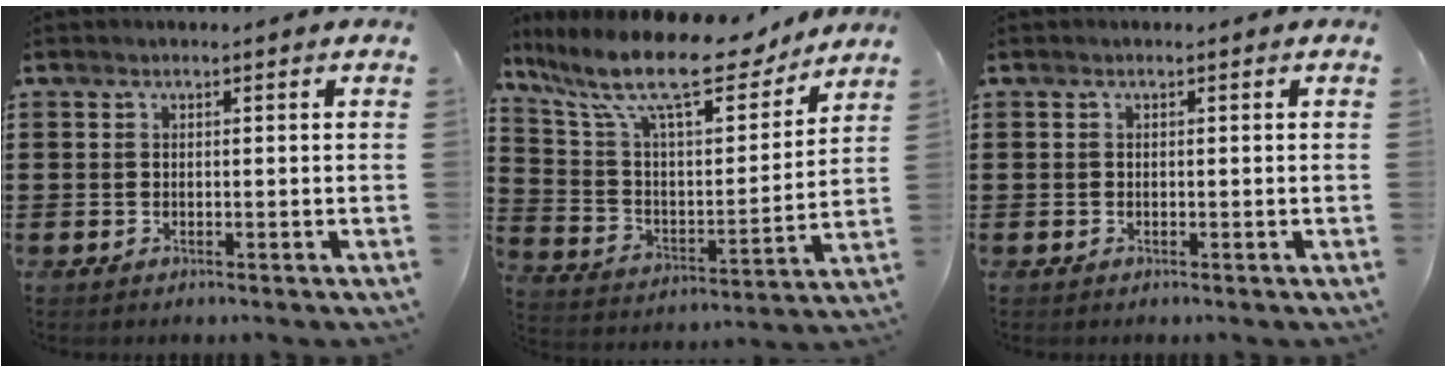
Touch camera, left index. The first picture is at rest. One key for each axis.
{"total": 15.0, "fx": 11.8, "fy": 3.2, "fz": 8.7, "tx": -0.206, "ty": -0.068, "tz": 0.202}
{"total": 0.0}